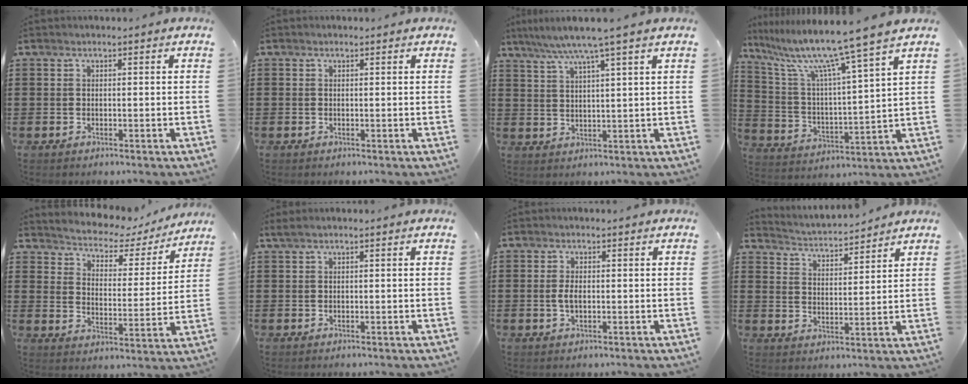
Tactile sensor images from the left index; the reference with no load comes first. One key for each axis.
{"total": 0.0}
{"total": 5.6, "fx": 4.1, "fy": -1.0, "fz": 3.7, "tx": -0.084, "ty": -0.015, "tz": 0.067}
{"total": 10.3, "fx": 8.3, "fy": -1.2, "fz": 6.1, "tx": -0.154, "ty": -0.062, "tz": 0.128}
{"total": 3.6, "fx": 3.5, "fy": 0.8, "fz": 0.3, "tx": -0.032, "ty": -0.034, "tz": 0.051}
{"total": 0.6, "fx": -0.1, "fy": -0.1, "fz": 0.6, "tx": -0.010, "ty": -0.002, "tz": -0.001}
{"total": 2.2, "fx": -0.3, "fy": 0.9, "fz": 1.9, "tx": -0.046, "ty": -0.002, "tz": -0.009}
{"total": 3.0, "fx": 3.0, "fy": -0.1, "fz": -0.2, "tx": -0.016, "ty": -0.024, "tz": 0.047}